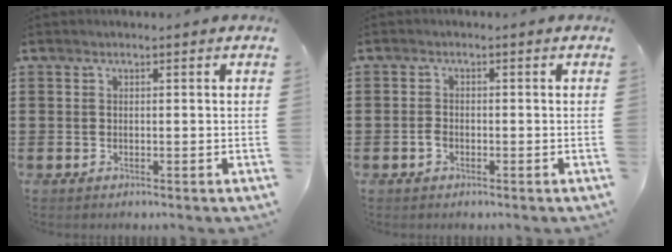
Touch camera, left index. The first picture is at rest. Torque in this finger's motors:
{"motor_torque": [0.31, 0.29, 0.13, 0.00]}